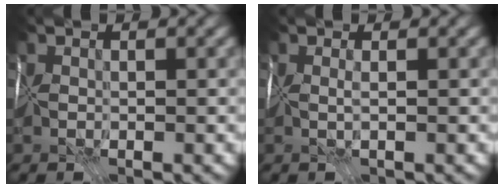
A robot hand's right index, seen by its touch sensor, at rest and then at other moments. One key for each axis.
{"total": 1.1, "fx": 0.2, "fy": -1.1, "fz": -0.2, "tx": 0.007, "ty": -0.002, "tz": 0.012}